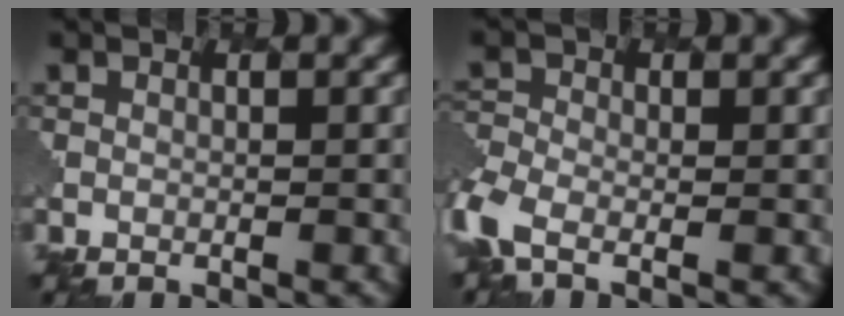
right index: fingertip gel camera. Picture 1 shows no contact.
{"total": 3.4, "force": [-1.9, 1.6, 2.4], "torque": [-0.060, -0.011, -0.051]}